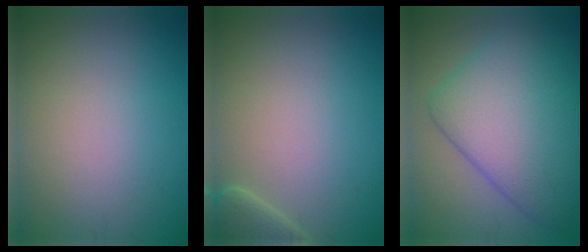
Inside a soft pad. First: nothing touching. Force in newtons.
{"total": 2.4, "press": 2.3, "slide": 0.4}
{"total": 10.5, "press": 10.5, "slide": 0.1}